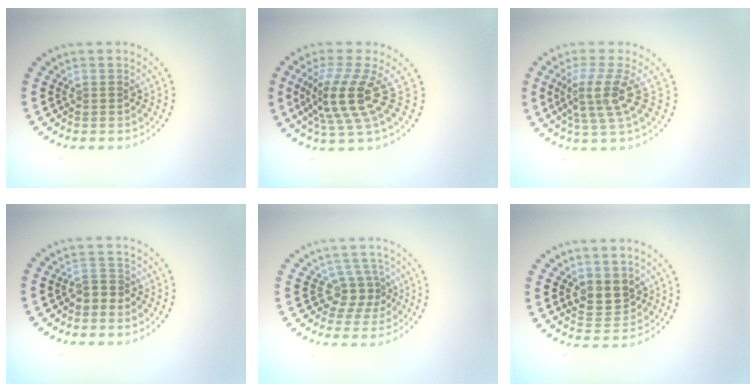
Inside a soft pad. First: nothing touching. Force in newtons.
{"total": 4.7, "press": 3.4, "slide": 3.2}
{"total": 3.7, "press": 2.7, "slide": 2.6}
{"total": 1.7, "press": 1.5, "slide": 0.8}
{"total": 2.5, "press": 1.8, "slide": 1.8}
{"total": 2.9, "press": 2.7, "slide": 1.0}